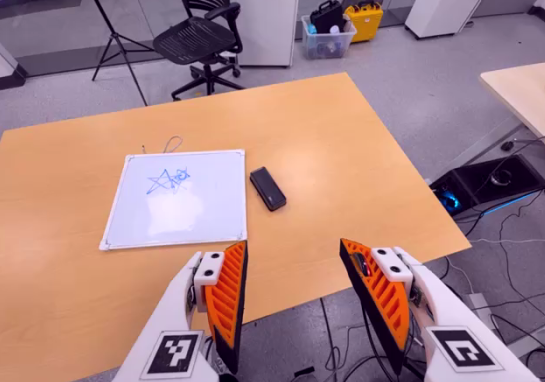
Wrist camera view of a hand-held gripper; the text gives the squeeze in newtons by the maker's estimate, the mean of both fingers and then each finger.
{"total": 0.0}